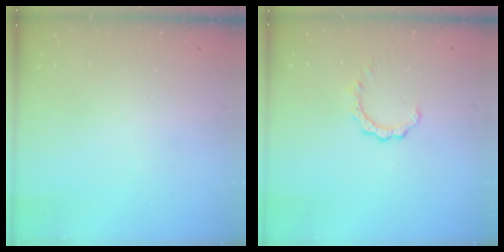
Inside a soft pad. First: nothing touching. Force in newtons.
{"total": 2.7, "press": 2.7, "slide": 0.0}